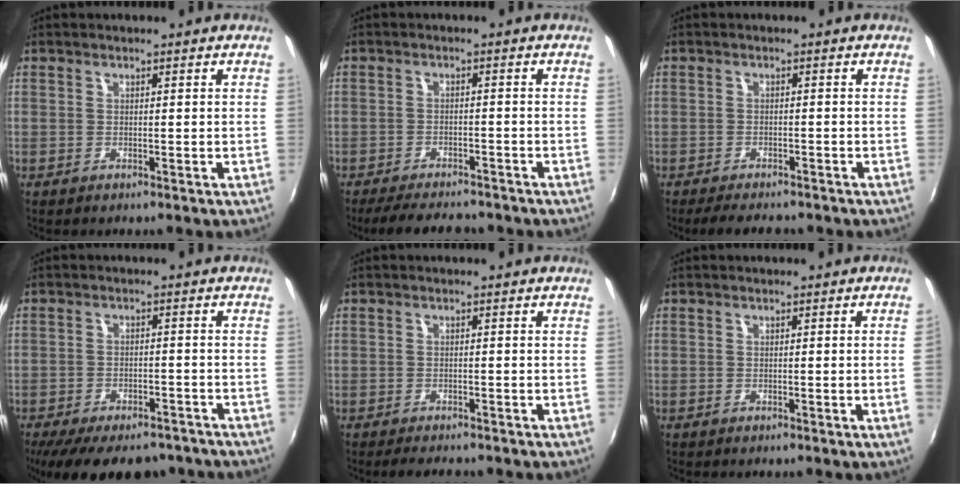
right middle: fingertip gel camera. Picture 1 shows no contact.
{"total": 9.1, "force": [-7.8, 2.9, 3.7], "torque": [-0.089, -0.006, -0.116]}
{"total": 5.9, "force": [-5.0, 1.8, 2.5], "torque": [-0.062, -0.010, -0.078]}
{"total": 17.3, "force": [-13.3, 7.1, 8.3], "torque": [-0.171, -0.015, -0.181]}
{"total": 3.3, "force": [-2.9, 0.9, 1.3], "torque": [-0.033, -0.006, -0.046]}
{"total": 0.9, "force": [-0.1, -0.5, 0.8], "torque": [-0.005, -0.007, -0.003]}